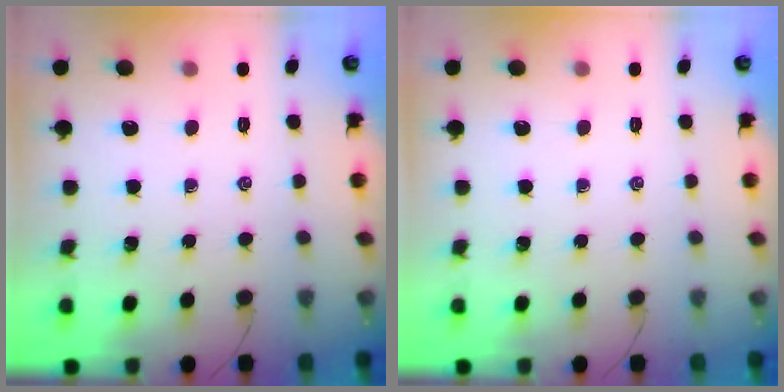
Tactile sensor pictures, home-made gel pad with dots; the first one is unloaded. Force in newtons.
{"total": 0.0}